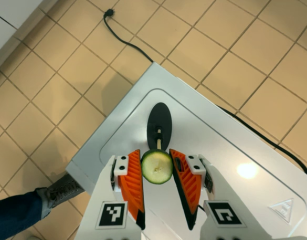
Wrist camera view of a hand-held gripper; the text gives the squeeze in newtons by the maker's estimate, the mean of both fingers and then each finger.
{"total": 6.3, "left": 5.9, "right": 6.6}